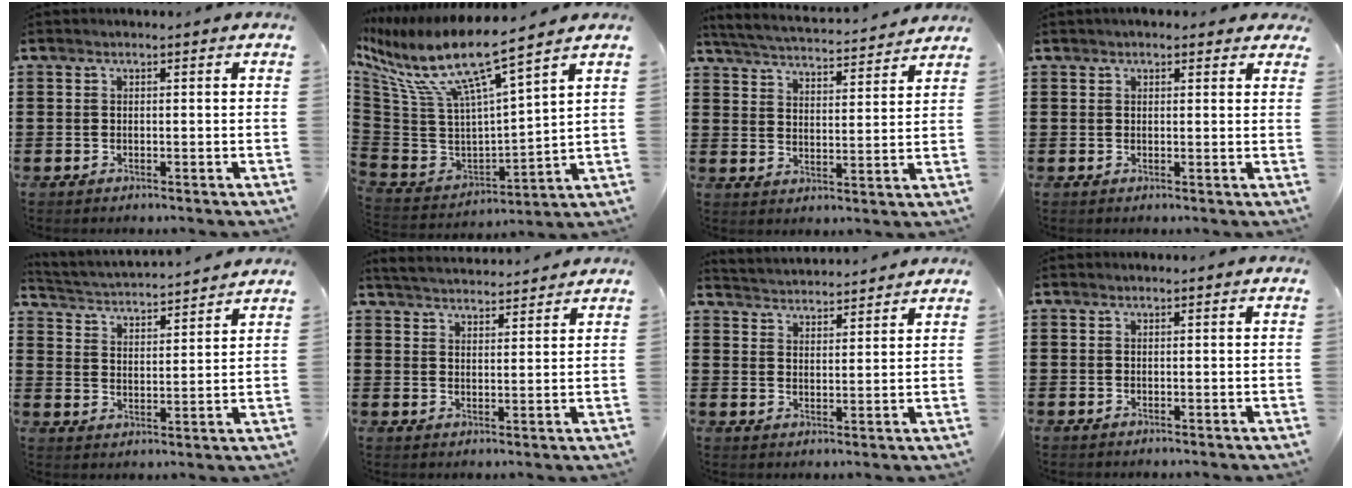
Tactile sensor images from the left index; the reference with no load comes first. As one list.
[{"total": 11.2, "force": [6.9, 1.8, 8.6], "torque": [-0.201, -0.055, 0.109]}, {"total": 4.1, "force": [4.1, -0.3, 0.7], "torque": [-0.038, -0.036, 0.063]}, {"total": 1.9, "force": [1.6, 0.8, 0.7], "torque": [-0.017, 0.008, 0.029]}, {"total": 3.0, "force": [3.0, -0.4, 0.1], "torque": [-0.022, -0.030, 0.044]}, {"total": 3.6, "force": [3.6, 0.0, 0.3], "torque": [-0.018, -0.016, 0.064]}, {"total": 3.3, "force": [3.3, -0.2, -0.5], "torque": [-0.004, -0.019, 0.057]}, {"total": 0.0}]